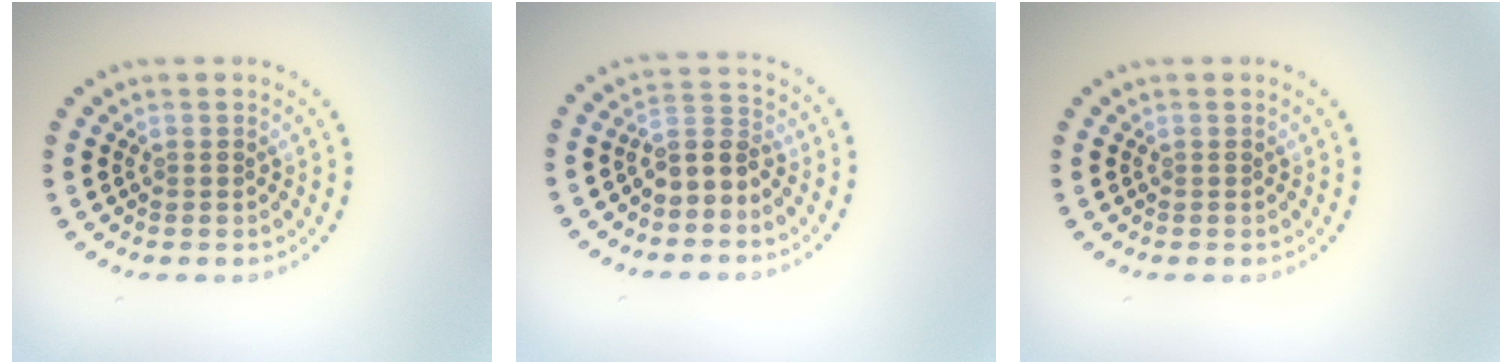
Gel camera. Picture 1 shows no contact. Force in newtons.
{"total": 2.9, "press": 2.5, "slide": 1.4}
{"total": 0.0}